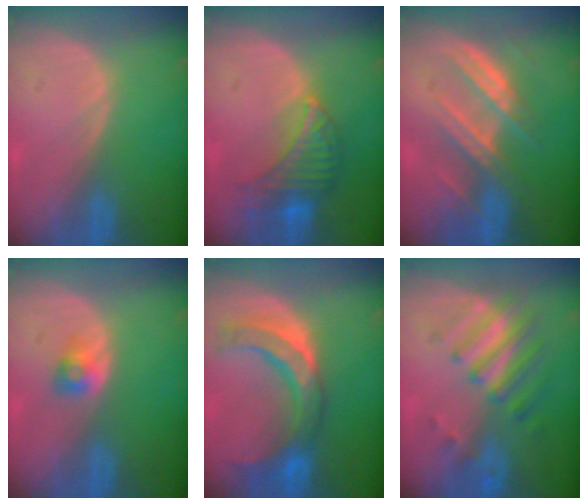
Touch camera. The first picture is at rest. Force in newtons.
{"total": 7.6, "press": 7.0, "slide": 2.9}
{"total": 7.2, "press": 7.0, "slide": 1.6}
{"total": 2.5, "press": 2.3, "slide": 1.1}
{"total": 9.5, "press": 9.2, "slide": 2.5}
{"total": 7.7, "press": 6.8, "slide": 3.6}